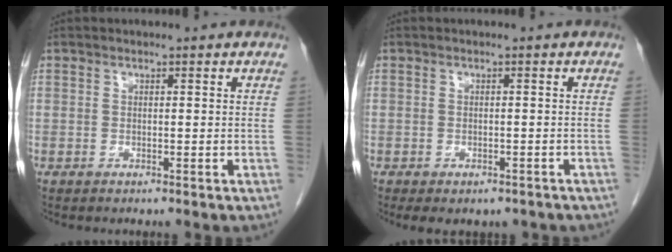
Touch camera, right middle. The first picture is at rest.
{"total": 6.2, "force": [-4.8, 2.9, 2.6], "torque": [-0.027, 0.006, -0.053]}